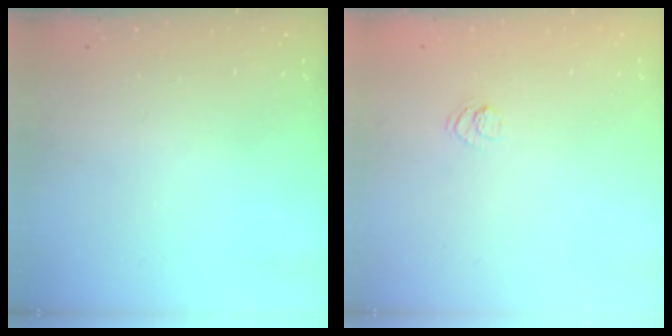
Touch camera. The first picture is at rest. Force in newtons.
{"total": 3.3, "press": 3.1, "slide": 1.1}